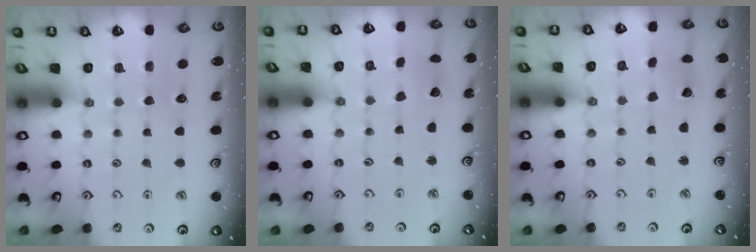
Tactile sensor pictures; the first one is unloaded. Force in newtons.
{"total": 2.3, "press": 2.3, "slide": 0.3}
{"total": 2.6, "press": 2.5, "slide": 0.3}